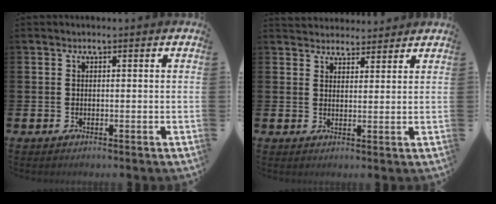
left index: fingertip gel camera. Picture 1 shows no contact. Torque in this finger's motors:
{"motor_torque": [0.45, -1.68, -0.19, 0.03]}